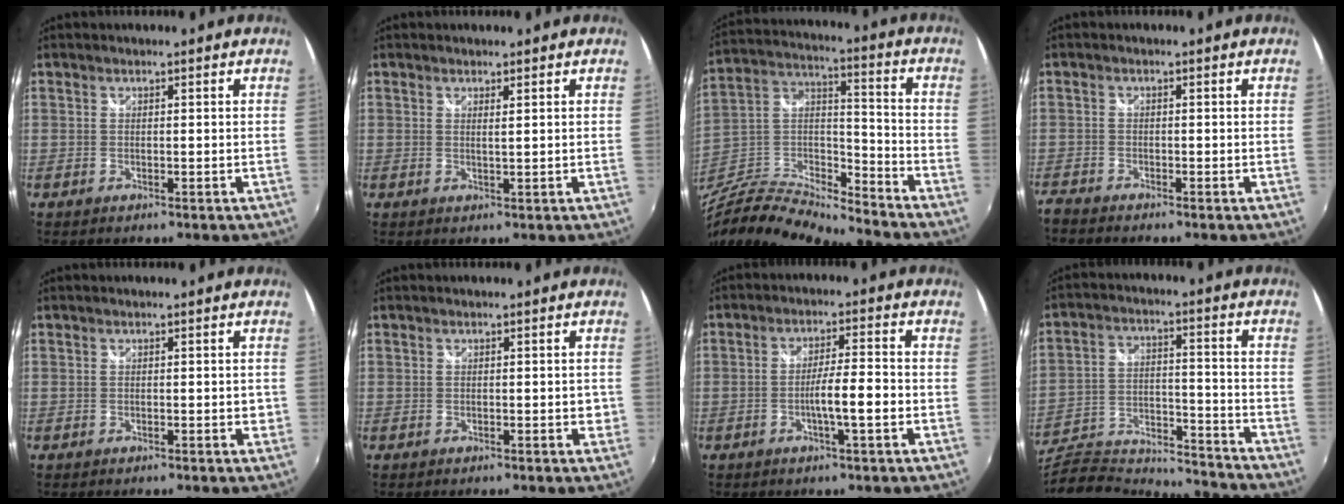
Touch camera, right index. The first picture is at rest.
{"total": 0.9, "force": [0.5, -0.6, 0.4], "torque": [-0.005, -0.001, 0.008]}
{"total": 18.7, "force": [-16.1, 3.7, 8.8], "torque": [-0.195, -0.006, -0.302]}
{"total": 2.8, "force": [-2.8, 0.6, 0.3], "torque": [-0.018, -0.015, -0.059]}
{"total": 1.0, "force": [-0.2, 0.6, 0.7], "torque": [-0.006, 0.001, 0.000]}
{"total": 1.4, "force": [-0.3, 0.9, 1.0], "torque": [-0.008, 0.002, -0.001]}
{"total": 5.8, "force": [-2.0, -0.1, 5.4], "torque": [-0.094, -0.003, -0.030]}
{"total": 20.6, "force": [-17.1, 7.2, 9.1], "torque": [-0.192, -0.008, -0.262]}